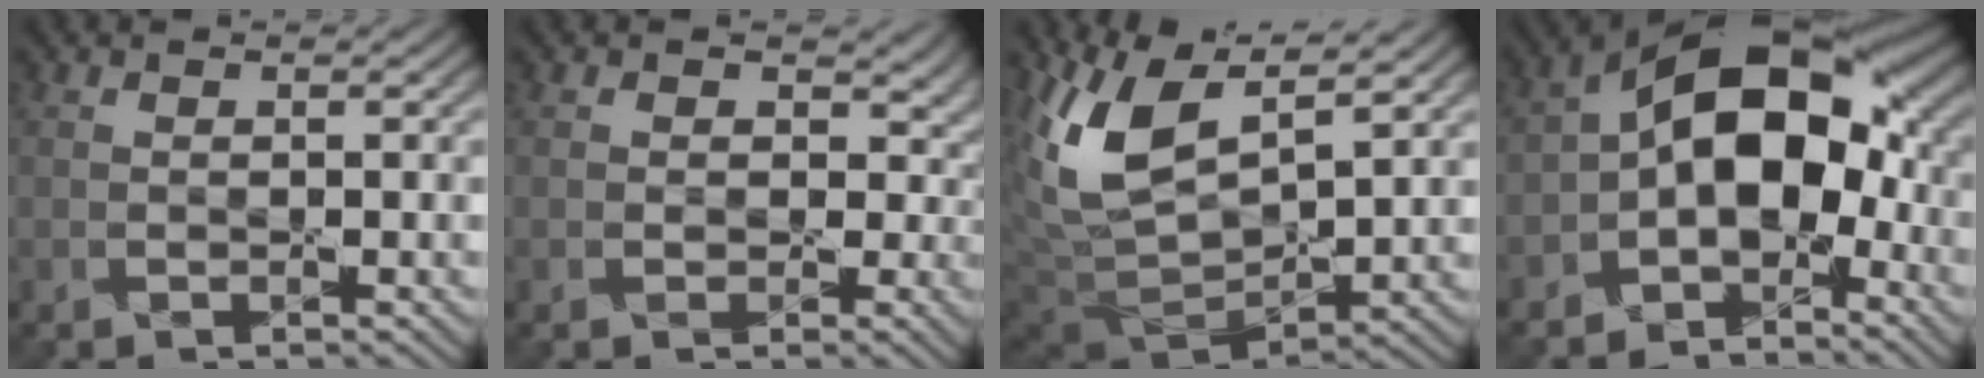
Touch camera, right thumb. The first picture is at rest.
{"total": 4.9, "force": [0.2, 4.0, 2.9], "torque": [-0.024, 0.000, -0.002]}
{"total": 13.2, "force": [6.2, 5.7, 10.2], "torque": [-0.243, 0.004, 0.119]}
{"total": 13.5, "force": [-2.2, 8.0, 10.6], "torque": [-0.165, 0.016, -0.056]}